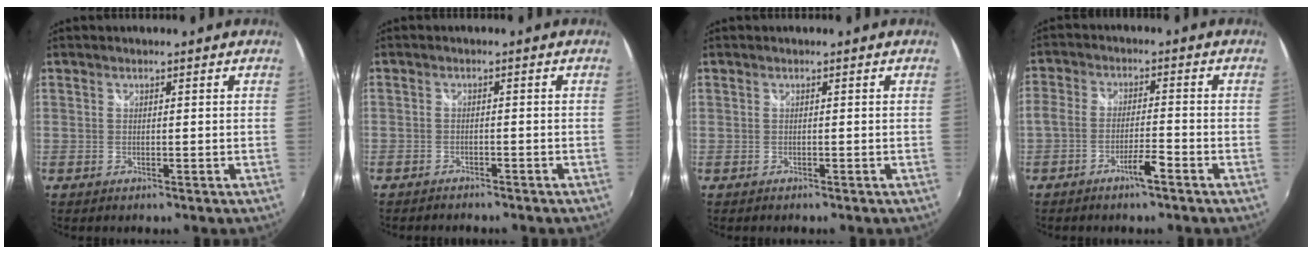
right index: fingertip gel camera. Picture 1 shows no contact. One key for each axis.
{"total": 2.9, "fx": -2.7, "fy": 0.8, "fz": 0.7, "tx": -0.026, "ty": -0.003, "tz": -0.042}
{"total": 0.5, "fx": -0.4, "fy": 0.4, "fz": -0.1, "tx": -0.001, "ty": 0.000, "tz": -0.007}
{"total": 4.9, "fx": -3.3, "fy": 0.8, "fz": 3.5, "tx": -0.078, "ty": 0.003, "tz": -0.064}